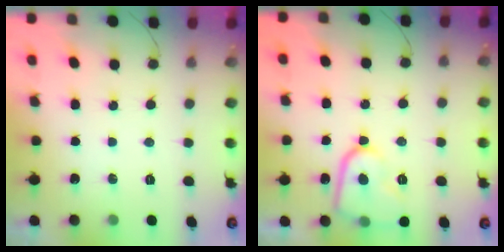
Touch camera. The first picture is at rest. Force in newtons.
{"total": 11.9, "press": 11.8, "slide": 1.5}